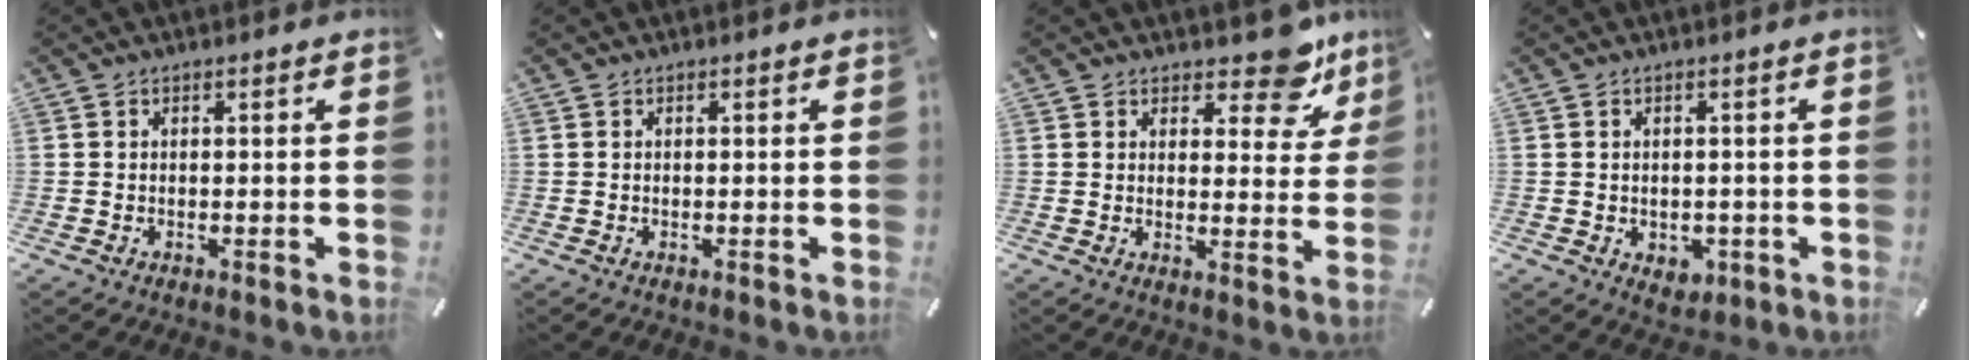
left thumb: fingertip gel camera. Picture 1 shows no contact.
{"total": 0.0}
{"total": 9.8, "force": [7.4, 4.5, 4.6], "torque": [-0.041, -0.055, 0.125]}
{"total": 3.0, "force": [-0.7, 2.6, 1.3], "torque": [-0.007, -0.001, -0.014]}